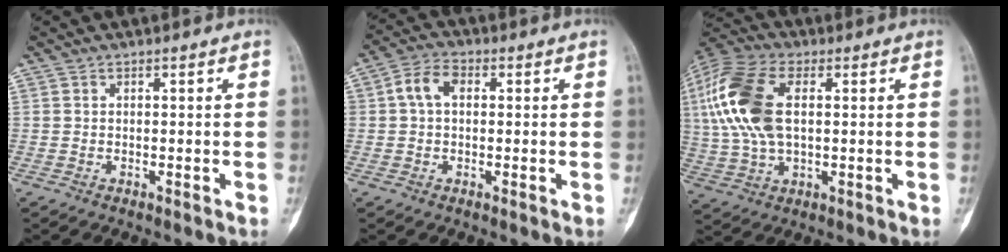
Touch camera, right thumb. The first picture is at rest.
{"total": 5.8, "force": [0.9, 4.0, 4.1], "torque": [-0.074, 0.019, 0.012]}
{"total": 17.9, "force": [3.3, 9.8, 14.6], "torque": [-0.331, 0.012, 0.058]}